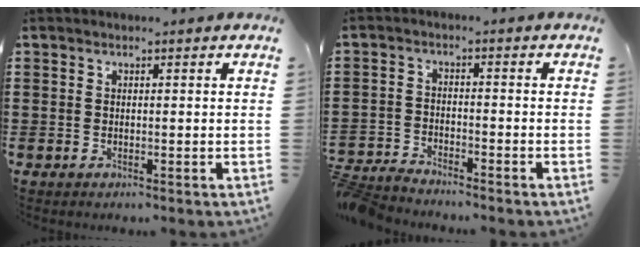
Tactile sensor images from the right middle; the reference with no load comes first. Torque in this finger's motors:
{"motor_torque": [2.14, 0.00, 0.86, 0.21]}